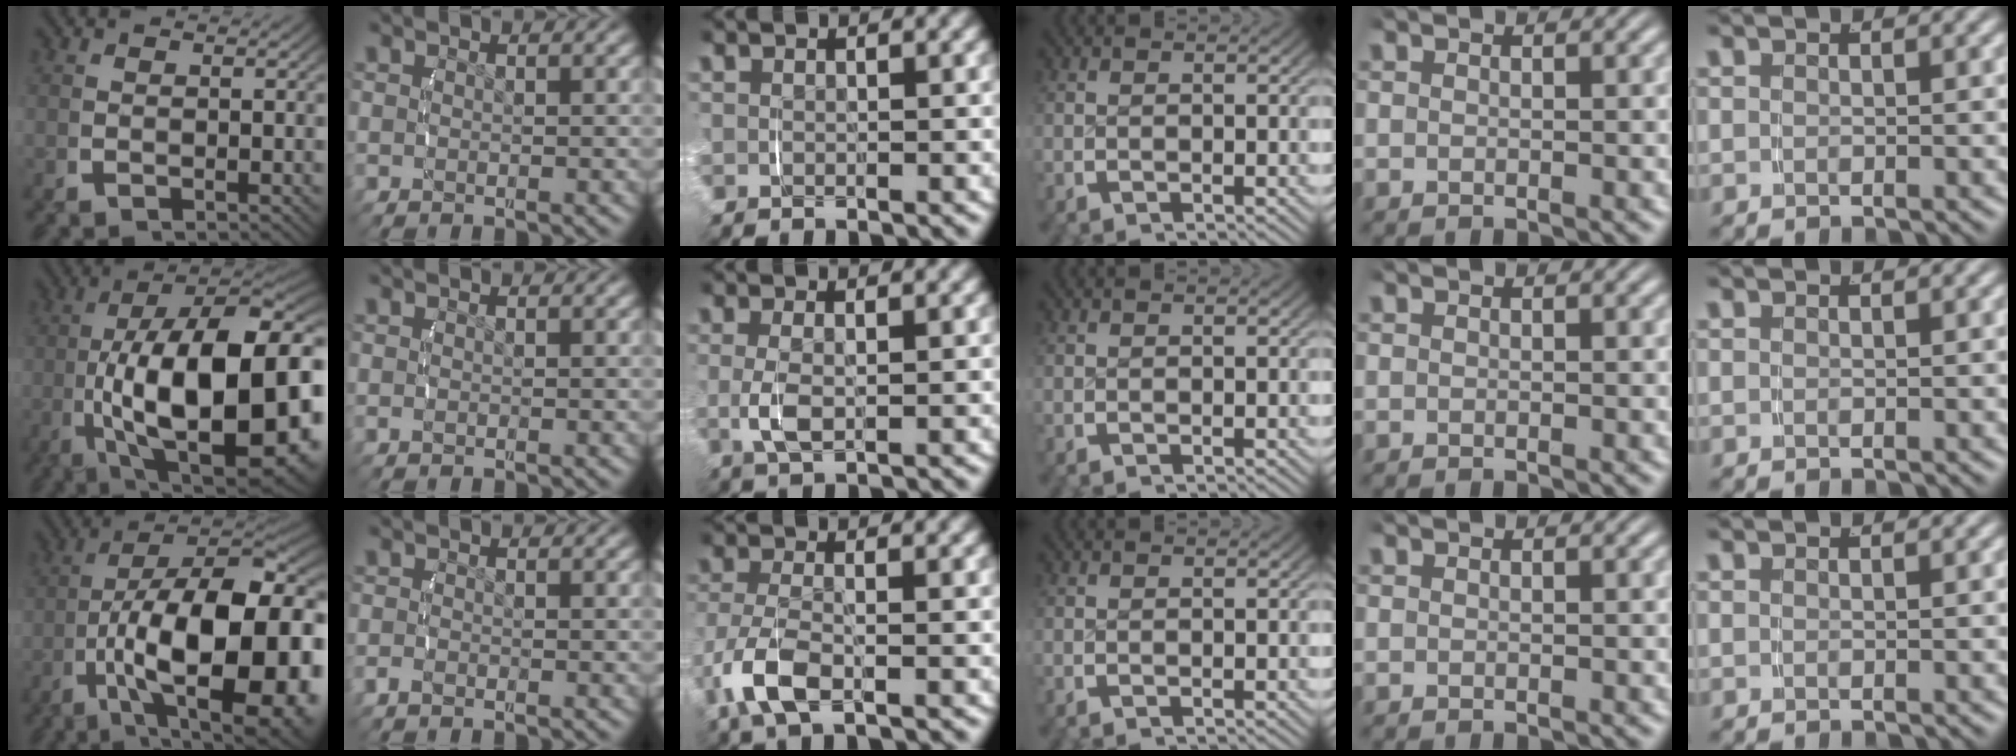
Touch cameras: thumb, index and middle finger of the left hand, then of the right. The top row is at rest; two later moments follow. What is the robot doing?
{"motion": "lift_and_place", "object": "glasses case"}